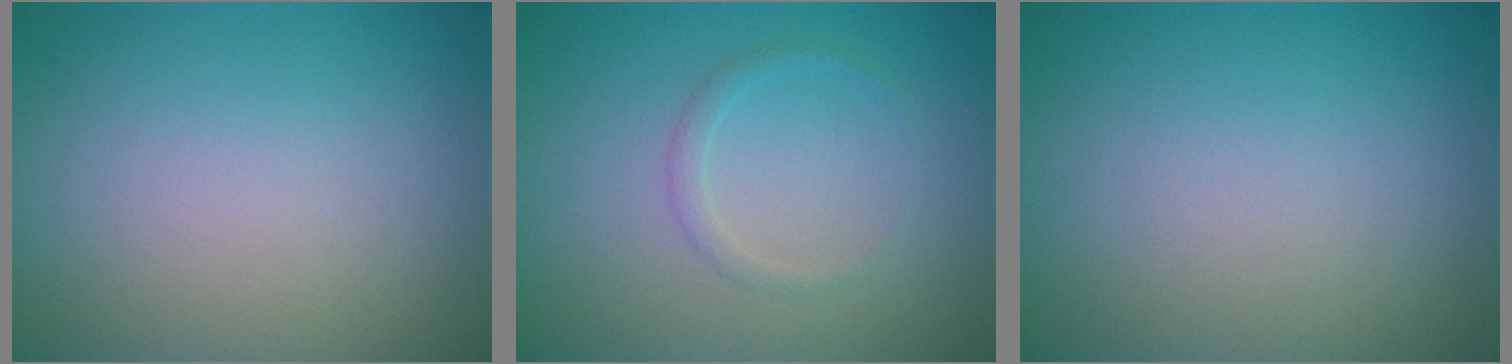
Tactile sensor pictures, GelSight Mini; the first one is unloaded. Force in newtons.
{"total": 1.0, "press": 1.0, "slide": 0.1}
{"total": 0.0}